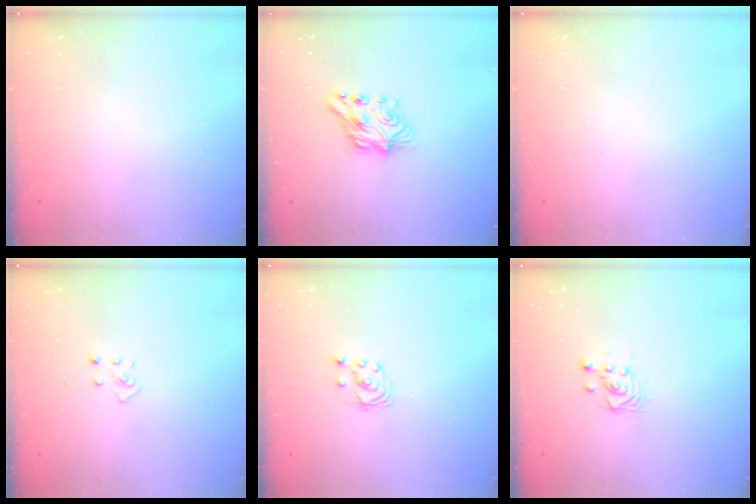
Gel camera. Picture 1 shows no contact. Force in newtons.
{"total": 8.2, "press": 8.2, "slide": 0.7}
{"total": 0.0}
{"total": 3.7, "press": 3.6, "slide": 0.3}
{"total": 2.6, "press": 2.6, "slide": 0.3}
{"total": 2.9, "press": 2.9, "slide": 0.6}